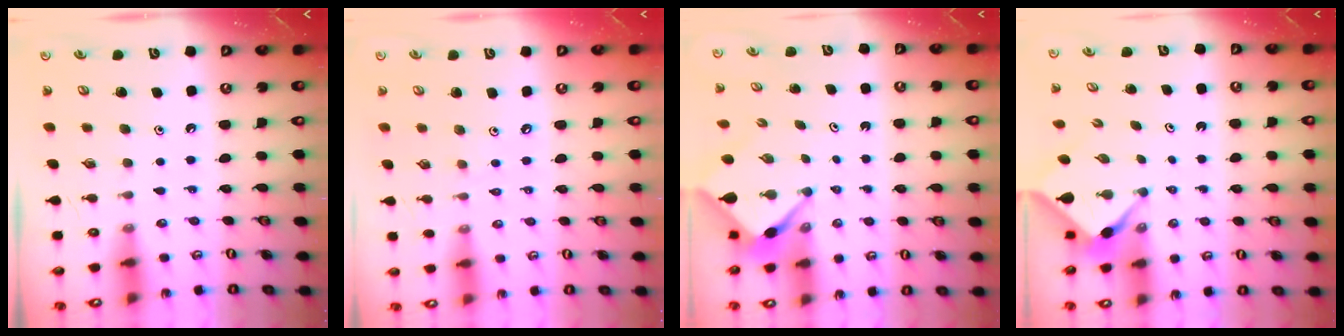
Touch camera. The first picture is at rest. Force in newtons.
{"total": 1.9, "press": 1.8, "slide": 0.5}
{"total": 2.9, "press": 2.9, "slide": 0.4}
{"total": 3.1, "press": 3.0, "slide": 0.4}